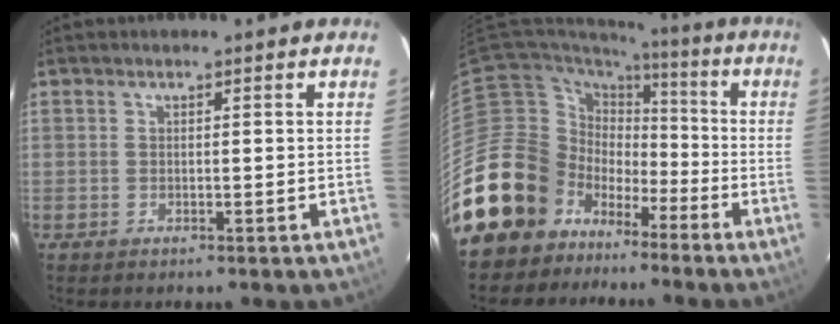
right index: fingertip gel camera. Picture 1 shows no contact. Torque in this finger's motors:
{"motor_torque": [0.07, -0.20, -0.22, -0.21]}